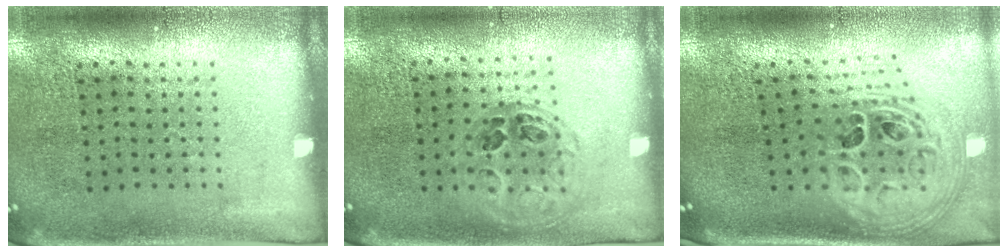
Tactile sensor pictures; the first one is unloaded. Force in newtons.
{"total": 0.9, "press": 0.9, "slide": 0.2}
{"total": 2.9, "press": 2.0, "slide": 2.0}